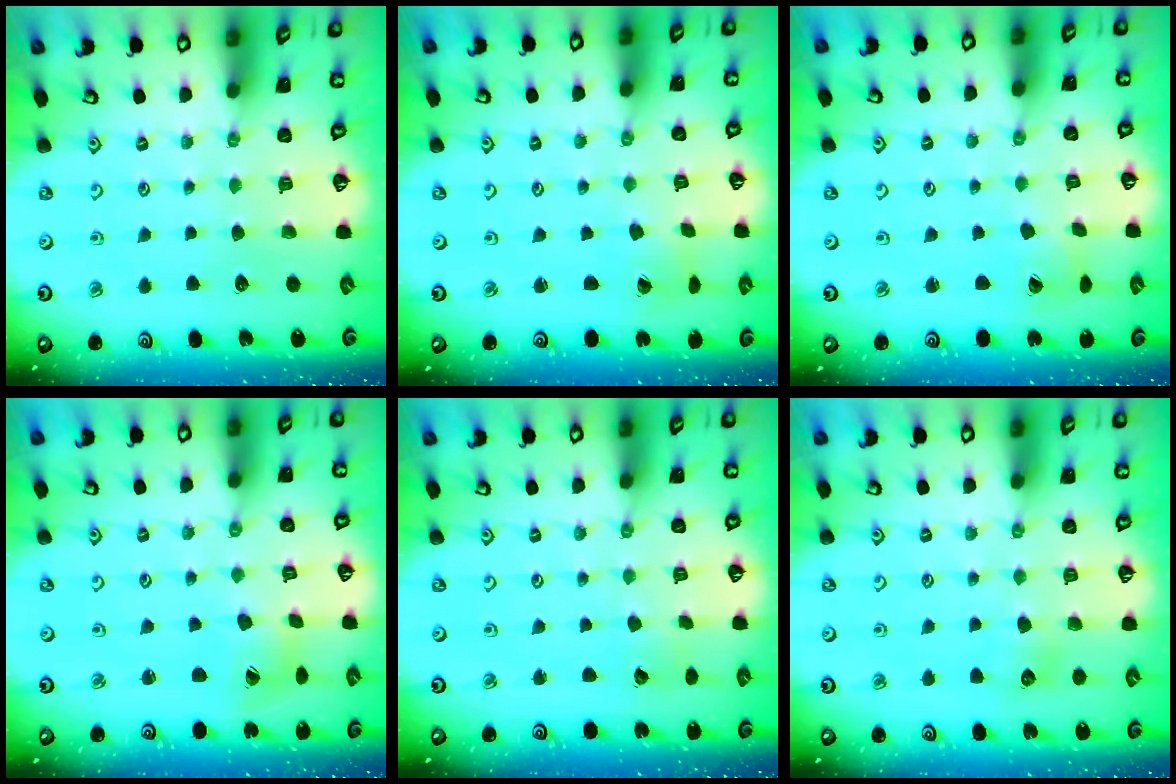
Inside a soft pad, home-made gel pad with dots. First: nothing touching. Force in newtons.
{"total": 2.1, "press": 2.1, "slide": 0.2}
{"total": 2.9, "press": 2.8, "slide": 0.4}
{"total": 5.3, "press": 5.2, "slide": 0.6}
{"total": 1.4, "press": 1.4, "slide": 0.1}
{"total": 5.7, "press": 5.6, "slide": 0.8}